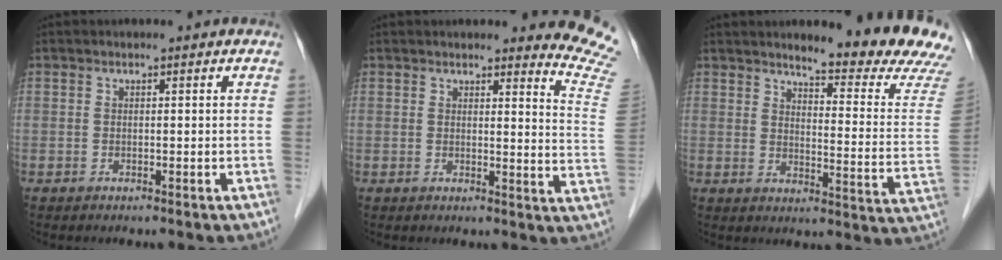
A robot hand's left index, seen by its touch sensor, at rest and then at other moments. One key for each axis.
{"total": 9.9, "fx": 9.9, "fy": -0.2, "fz": 1.2, "tx": 0.014, "ty": -0.102, "tz": 0.071}
{"total": 16.3, "fx": 15.0, "fy": 0.3, "fz": 6.4, "tx": -0.080, "ty": -0.097, "tz": 0.169}